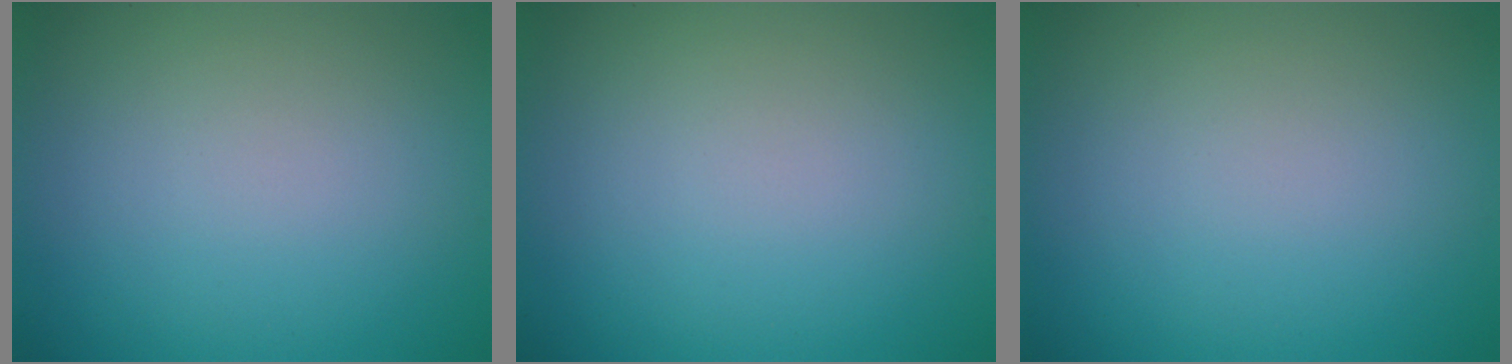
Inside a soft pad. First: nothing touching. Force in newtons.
{"total": 0.0}
{"total": 0.0}